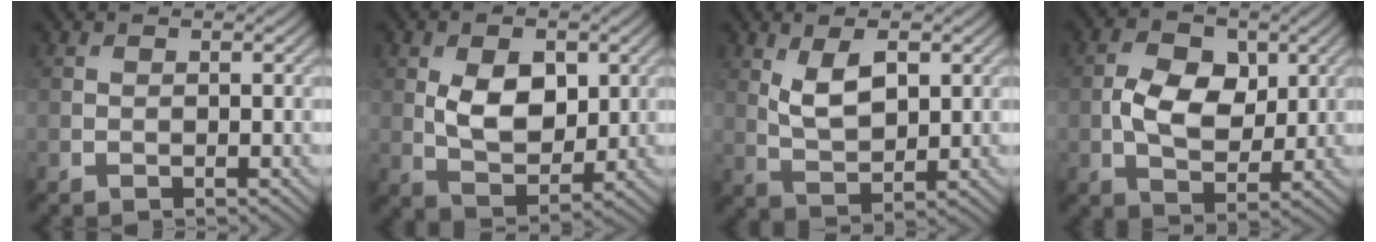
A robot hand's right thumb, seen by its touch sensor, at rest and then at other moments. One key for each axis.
{"total": 7.6, "fx": 1.2, "fy": 4.7, "fz": 5.8, "tx": -0.107, "ty": -0.004, "tz": 0.025}
{"total": 5.8, "fx": 2.0, "fy": 2.9, "fz": 4.7, "tx": -0.097, "ty": -0.004, "tz": 0.041}
{"total": 7.1, "fx": 0.6, "fy": 4.7, "fz": 5.4, "tx": -0.100, "ty": 0.000, "tz": 0.007}